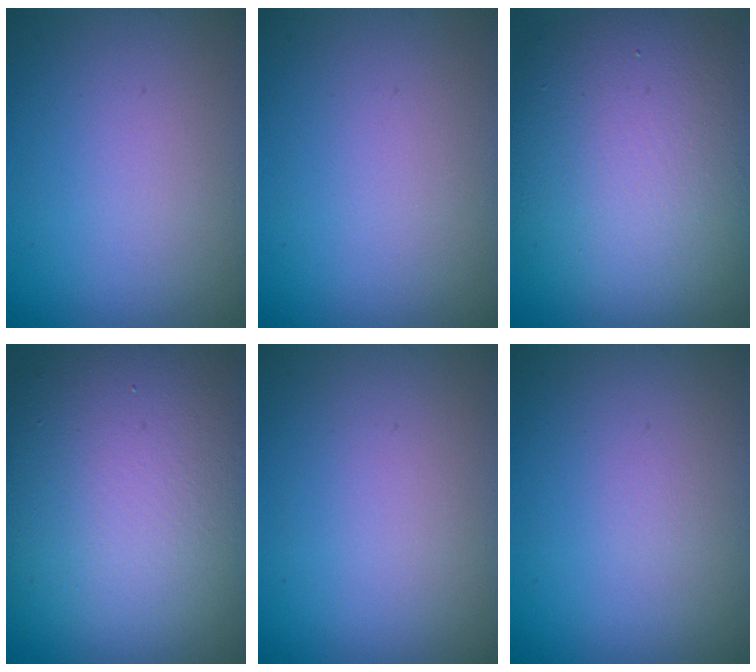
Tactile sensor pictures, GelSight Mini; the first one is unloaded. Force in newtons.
{"total": 0.0}
{"total": 12.4, "press": 12.4, "slide": 0.9}
{"total": 15.4, "press": 15.3, "slide": 1.0}
{"total": 0.0}
{"total": 0.0}